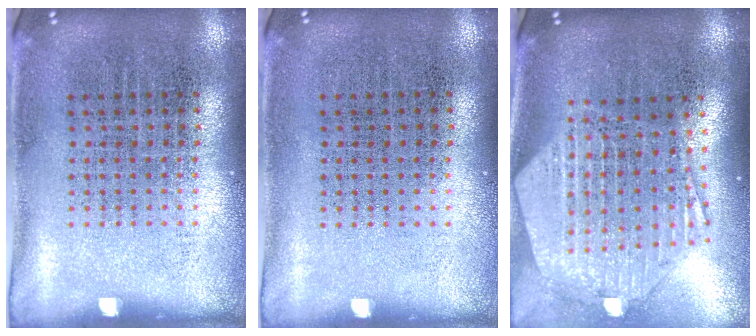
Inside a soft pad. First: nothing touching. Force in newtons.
{"total": 0.0}
{"total": 2.8, "press": 2.2, "slide": 1.7}